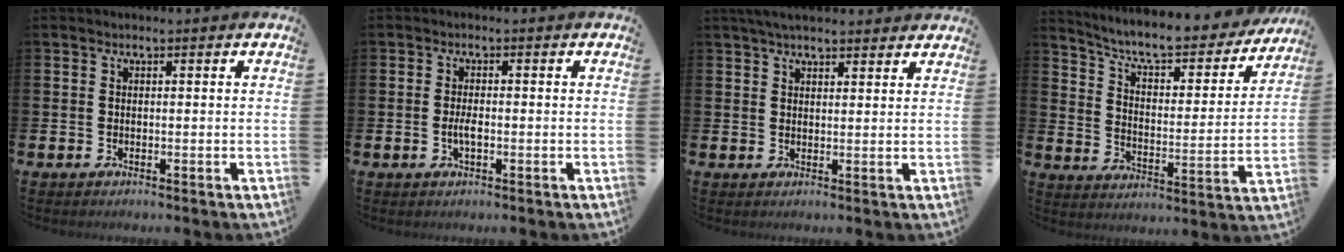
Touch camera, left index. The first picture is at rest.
{"total": 2.0, "force": [-0.4, 0.7, 1.9], "torque": [-0.035, 0.001, -0.009]}
{"total": 3.8, "force": [3.4, 0.9, 1.3], "torque": [-0.028, -0.008, 0.063]}
{"total": 8.2, "force": [7.4, 1.8, 2.9], "torque": [-0.086, -0.054, 0.123]}